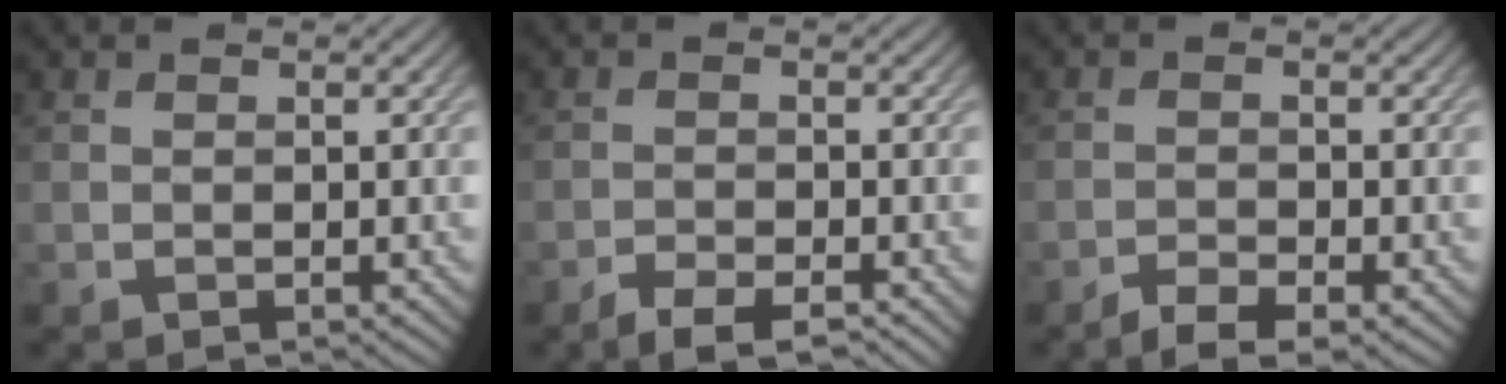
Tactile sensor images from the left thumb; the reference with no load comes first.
{"total": 3.4, "force": [-2.6, 0.8, 2.0], "torque": [-0.040, -0.002, -0.050]}
{"total": 3.1, "force": [-2.3, 0.7, 2.0], "torque": [-0.041, -0.002, -0.043]}